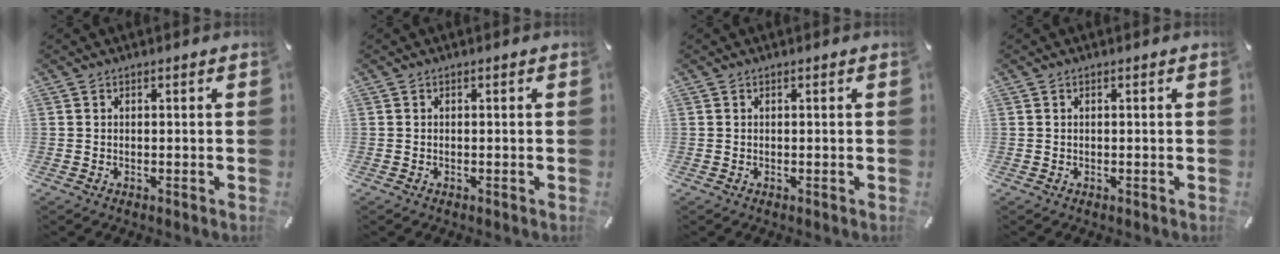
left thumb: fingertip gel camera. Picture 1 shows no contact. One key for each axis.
{"total": 0.0}
{"total": 0.0}
{"total": 0.0}